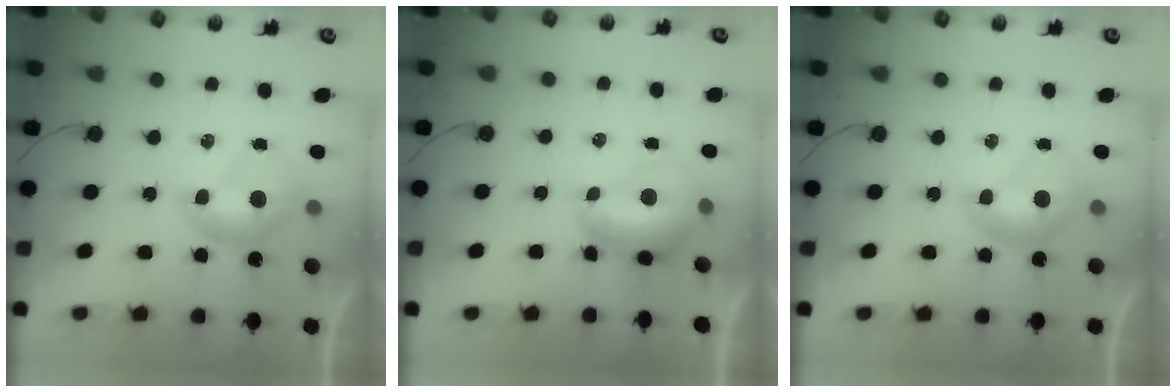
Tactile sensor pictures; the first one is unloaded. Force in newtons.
{"total": 1.6, "press": 1.5, "slide": 0.6}
{"total": 0.0}